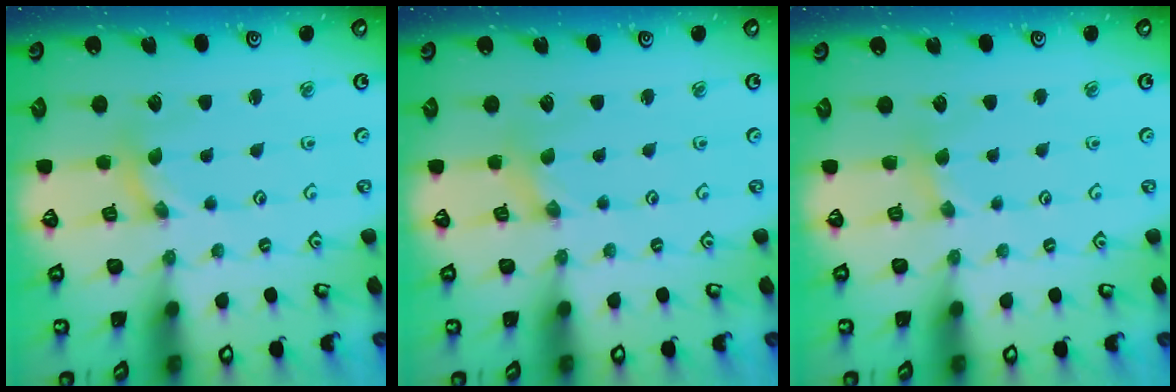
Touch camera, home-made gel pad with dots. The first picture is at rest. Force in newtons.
{"total": 0.0}
{"total": 2.5, "press": 2.5, "slide": 0.5}